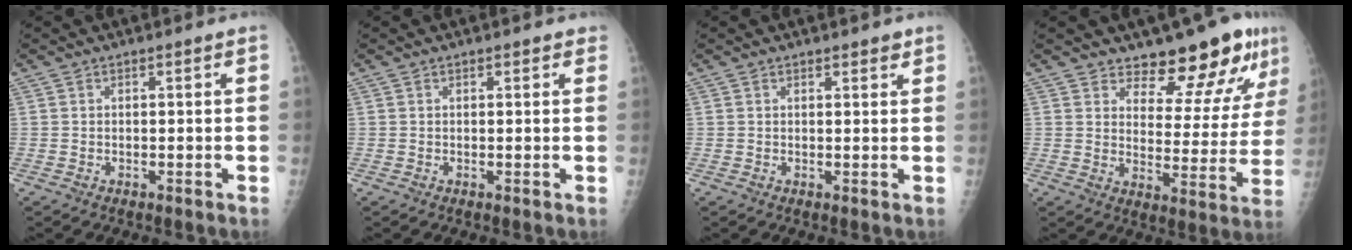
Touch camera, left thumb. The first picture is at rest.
{"total": 1.2, "force": [0.9, 0.6, 0.7], "torque": [-0.003, -0.002, 0.007]}
{"total": 1.7, "force": [1.3, 0.7, 0.9], "torque": [-0.003, -0.007, 0.015]}
{"total": 13.2, "force": [10.8, 4.5, 6.2], "torque": [-0.042, -0.092, 0.147]}